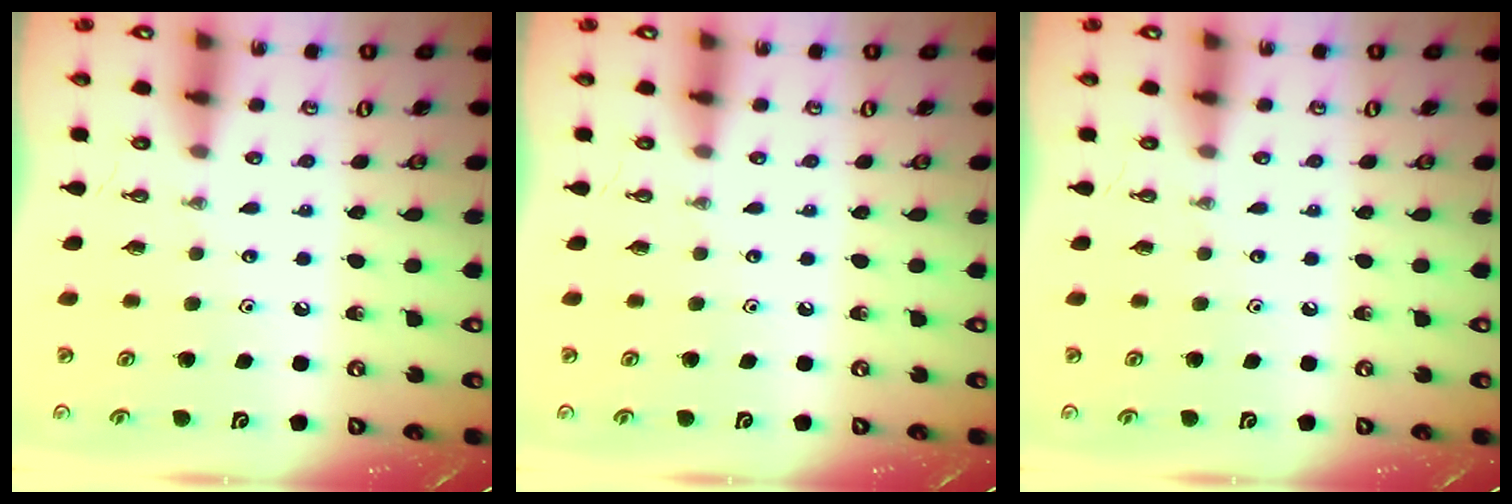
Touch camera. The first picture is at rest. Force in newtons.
{"total": 0.0}
{"total": 0.0}